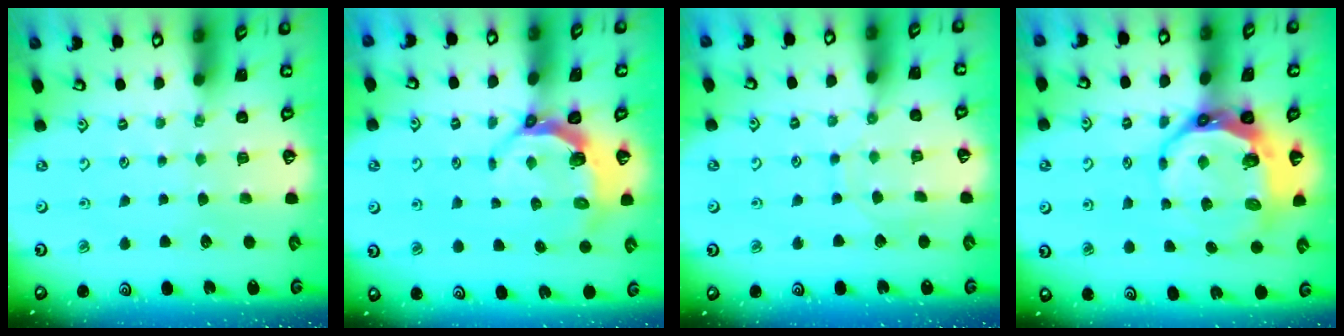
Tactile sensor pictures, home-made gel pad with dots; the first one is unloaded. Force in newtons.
{"total": 4.8, "press": 3.6, "slide": 3.2}
{"total": 7.7, "press": 7.6, "slide": 0.6}
{"total": 12.1, "press": 11.3, "slide": 4.1}